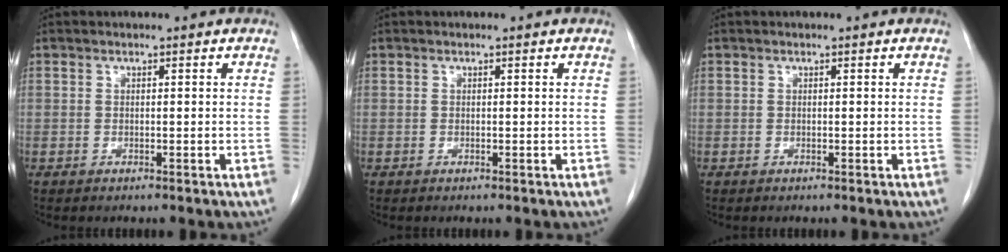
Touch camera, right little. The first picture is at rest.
{"total": 0.0}
{"total": 0.0}